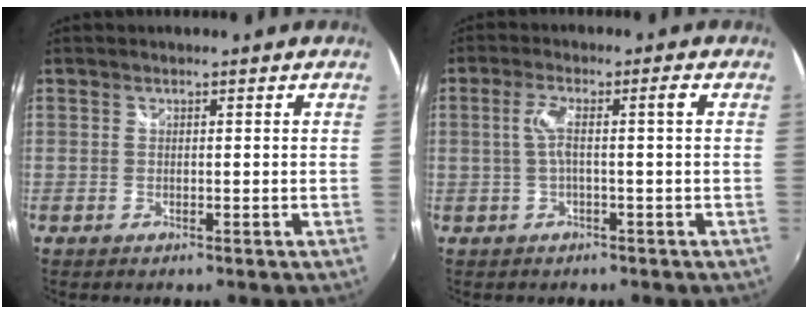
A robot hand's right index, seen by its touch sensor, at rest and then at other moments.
{"total": 3.9, "force": [-0.6, -0.5, 3.8], "torque": [-0.077, 0.003, -0.005]}